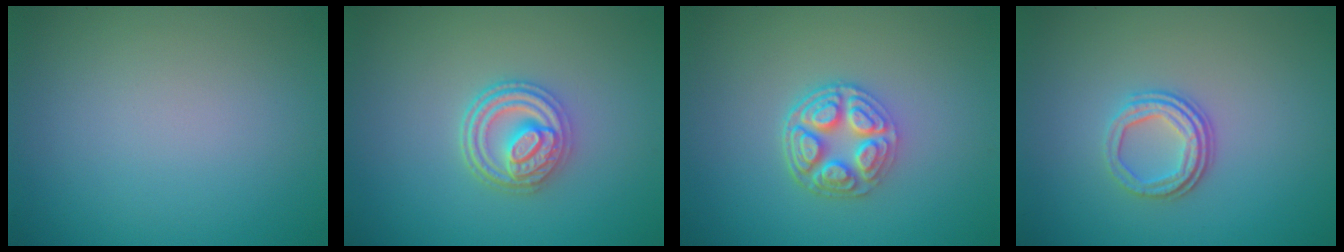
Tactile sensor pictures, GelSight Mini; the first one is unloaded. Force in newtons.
{"total": 4.3, "press": 3.5, "slide": 2.5}
{"total": 4.7, "press": 3.7, "slide": 2.8}
{"total": 3.0, "press": 2.4, "slide": 1.9}